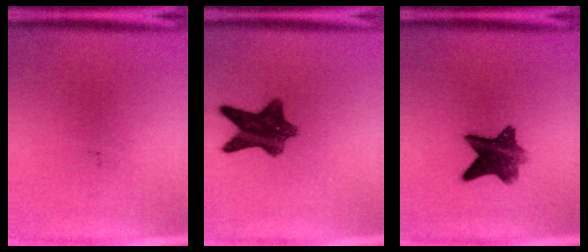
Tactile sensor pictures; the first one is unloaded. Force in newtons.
{"total": 9.5}
{"total": 8.0}